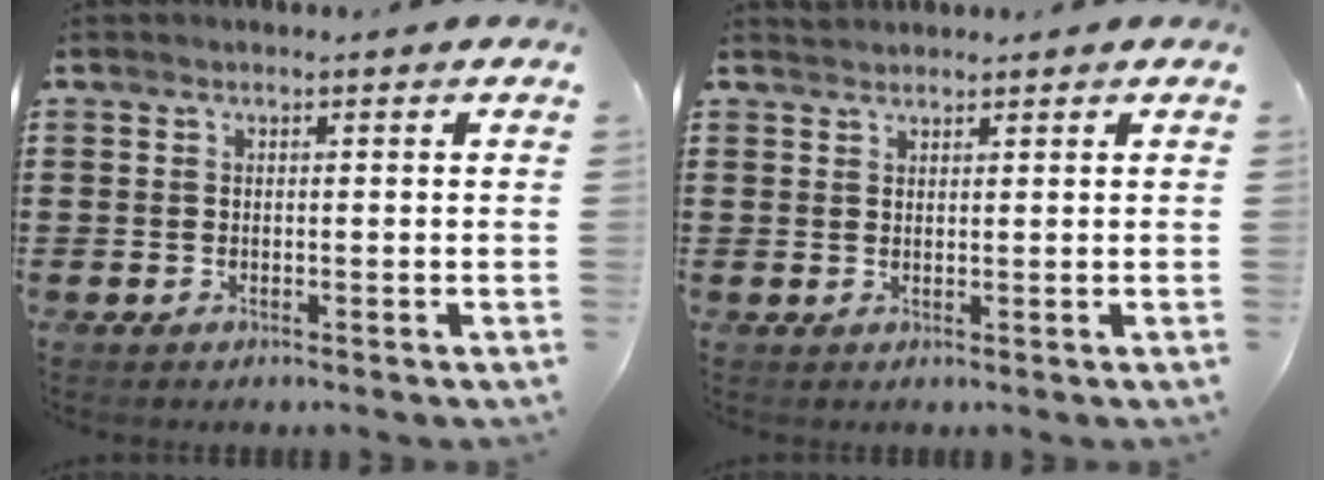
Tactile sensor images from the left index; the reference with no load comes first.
{"total": 1.4, "force": [1.3, 0.5, -0.2], "torque": [0.000, 0.001, 0.027]}